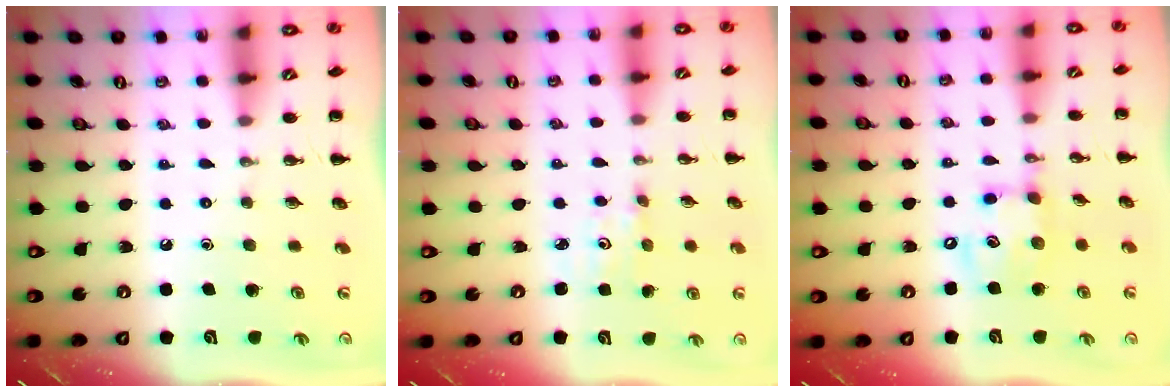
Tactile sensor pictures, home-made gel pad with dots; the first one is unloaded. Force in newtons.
{"total": 1.2, "press": 1.2, "slide": 0.3}
{"total": 11.6, "press": 11.4, "slide": 2.1}